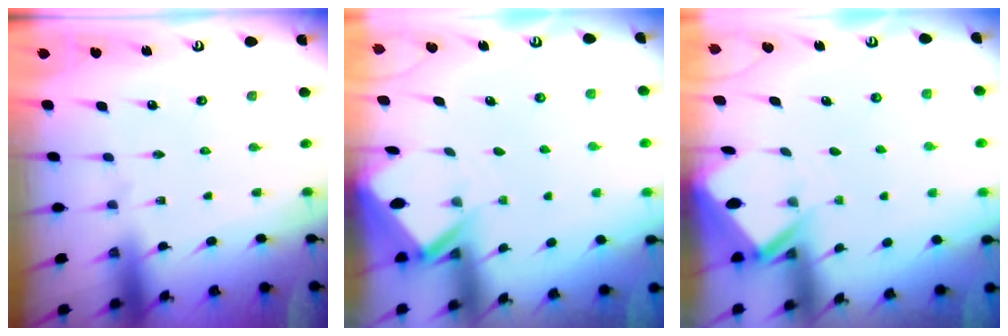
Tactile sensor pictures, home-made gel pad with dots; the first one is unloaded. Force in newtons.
{"total": 2.9, "press": 2.9, "slide": 0.3}
{"total": 2.9, "press": 2.9, "slide": 0.3}